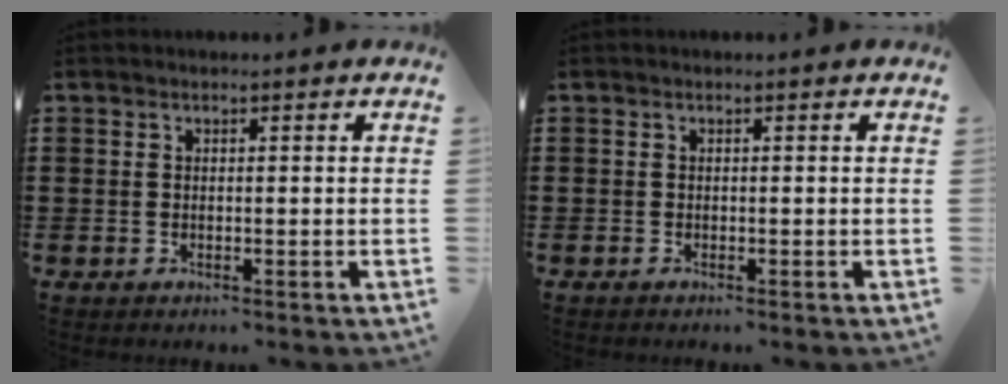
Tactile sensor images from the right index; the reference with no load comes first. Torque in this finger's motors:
{"motor_torque": [0.33, 0.92, -0.18, -0.06]}